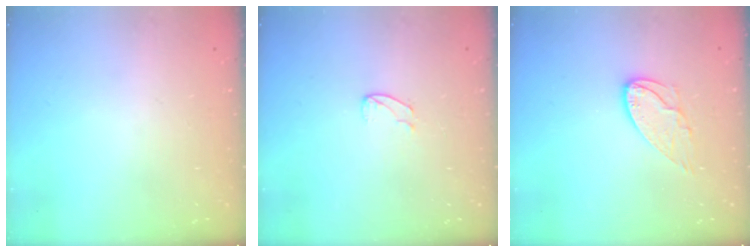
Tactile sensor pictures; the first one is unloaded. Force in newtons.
{"total": 5.0, "press": 5.0, "slide": 0.4}
{"total": 8.5, "press": 8.5, "slide": 0.5}